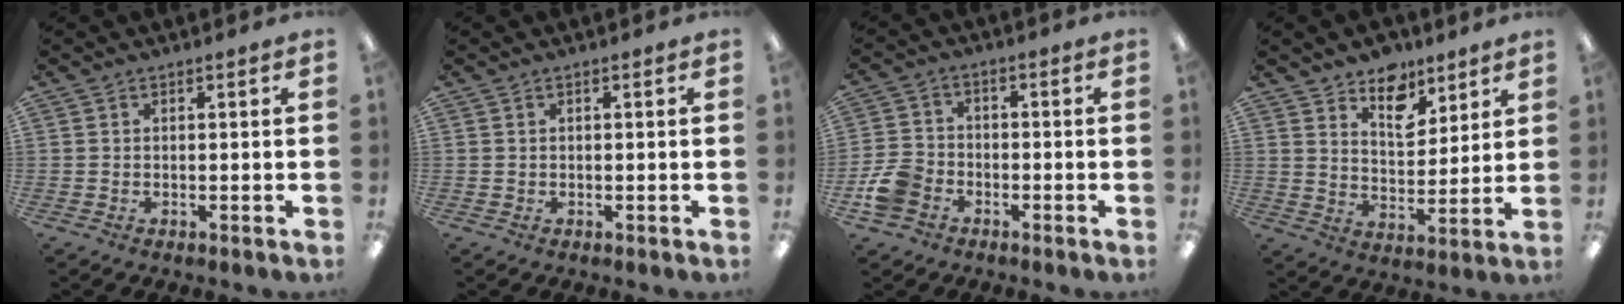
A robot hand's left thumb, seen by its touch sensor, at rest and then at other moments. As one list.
[{"total": 0.0}, {"total": 7.2, "force": [-3.6, 5.3, 3.4], "torque": [-0.076, 0.021, -0.067]}, {"total": 9.8, "force": [7.4, 5.3, 3.6], "torque": [-0.041, -0.051, 0.132]}]